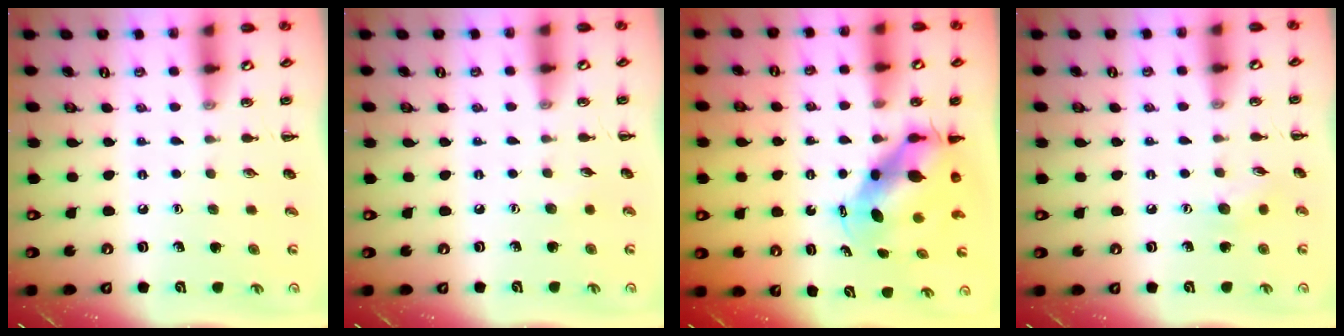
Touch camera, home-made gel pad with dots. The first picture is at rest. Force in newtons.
{"total": 3.2, "press": 3.0, "slide": 0.8}
{"total": 6.9, "press": 6.7, "slide": 1.6}
{"total": 6.1, "press": 6.0, "slide": 1.2}